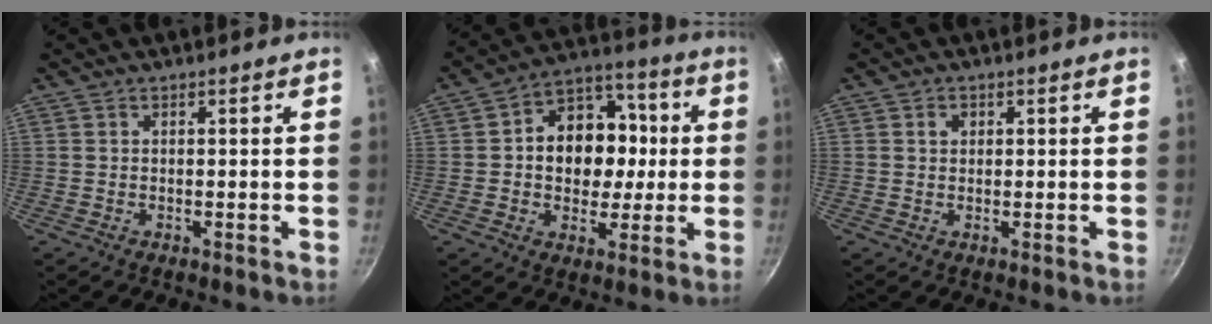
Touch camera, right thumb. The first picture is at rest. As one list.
[{"total": 15.1, "force": [0.6, 11.9, 9.4], "torque": [-0.096, 0.024, 0.000]}, {"total": 2.2, "force": [0.3, 1.8, 1.1], "torque": [-0.009, 0.005, 0.002]}]